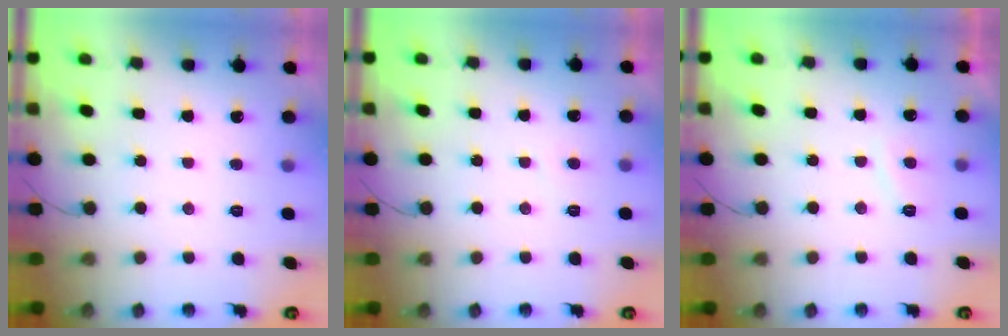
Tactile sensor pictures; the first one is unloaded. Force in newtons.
{"total": 2.9, "press": 2.9, "slide": 0.4}
{"total": 3.0, "press": 2.9, "slide": 0.8}